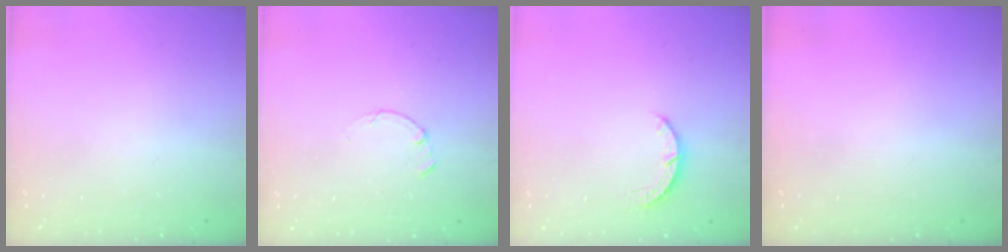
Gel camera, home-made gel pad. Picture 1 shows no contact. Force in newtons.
{"total": 0.0}
{"total": 3.2, "press": 3.2, "slide": 0.4}
{"total": 0.0}